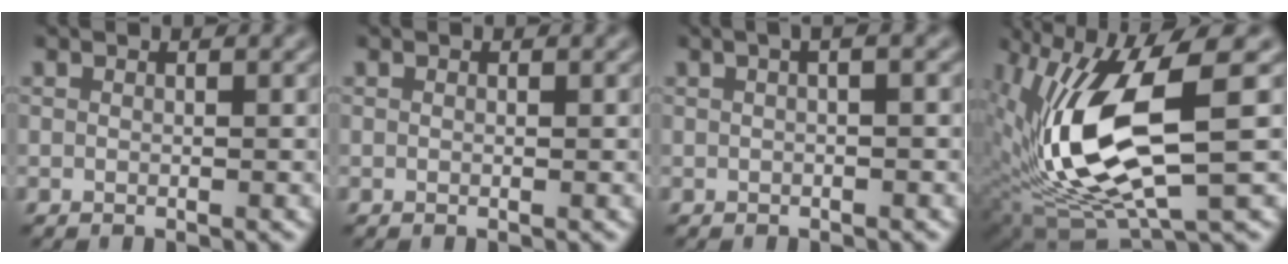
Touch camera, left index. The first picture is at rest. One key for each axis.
{"total": 0.0}
{"total": 3.1, "fx": 1.0, "fy": 1.4, "fz": 2.6, "tx": -0.017, "ty": 0.011, "tz": -0.008}
{"total": 11.4, "fx": 0.6, "fy": 4.0, "fz": 10.7, "tx": -0.235, "ty": -0.011, "tz": 0.019}